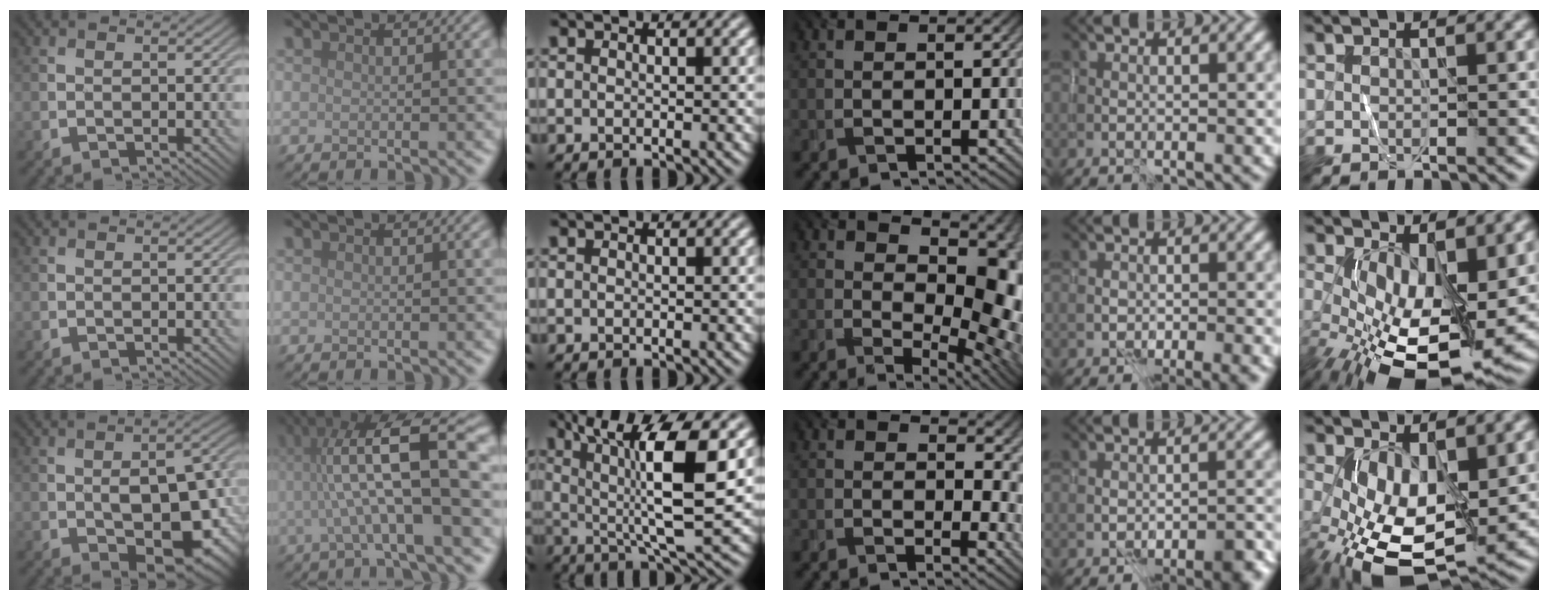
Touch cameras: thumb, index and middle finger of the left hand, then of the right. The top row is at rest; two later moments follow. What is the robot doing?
{"motion": "wrap", "object": "ribbon"}